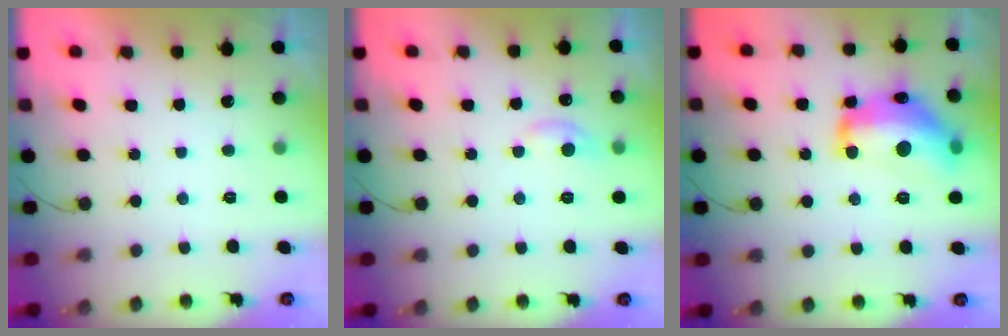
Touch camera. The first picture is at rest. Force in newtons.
{"total": 5.7, "press": 5.7, "slide": 0.8}
{"total": 19.0, "press": 19.0, "slide": 1.2}